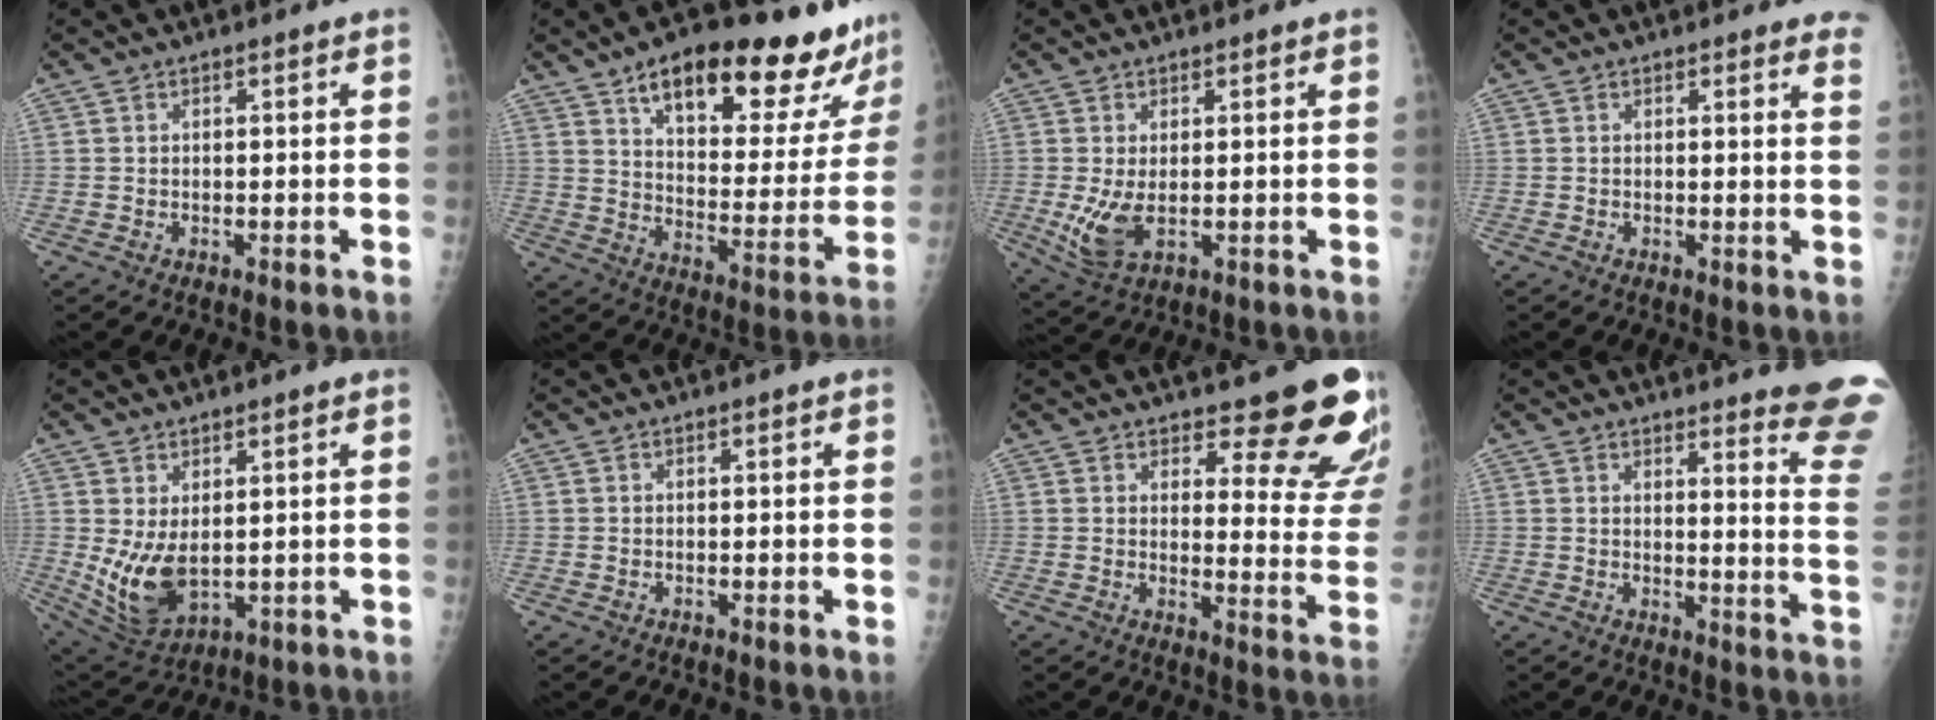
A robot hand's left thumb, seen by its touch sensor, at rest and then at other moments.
{"total": 25.9, "force": [18.1, 8.2, 16.7], "torque": [-0.193, -0.071, 0.260]}
{"total": 6.2, "force": [0.0, 3.0, 5.5], "torque": [-0.111, -0.008, 0.013]}
{"total": 4.9, "force": [4.6, 0.8, 1.2], "torque": [0.004, -0.021, 0.022]}
{"total": 9.6, "force": [0.8, 5.3, 8.0], "torque": [-0.139, -0.024, 0.039]}
{"total": 0.0}
{"total": 15.1, "force": [12.1, 4.3, 8.0], "torque": [-0.051, -0.101, 0.137]}
{"total": 15.4, "force": [14.3, 0.1, 5.7], "torque": [-0.049, -0.168, 0.143]}